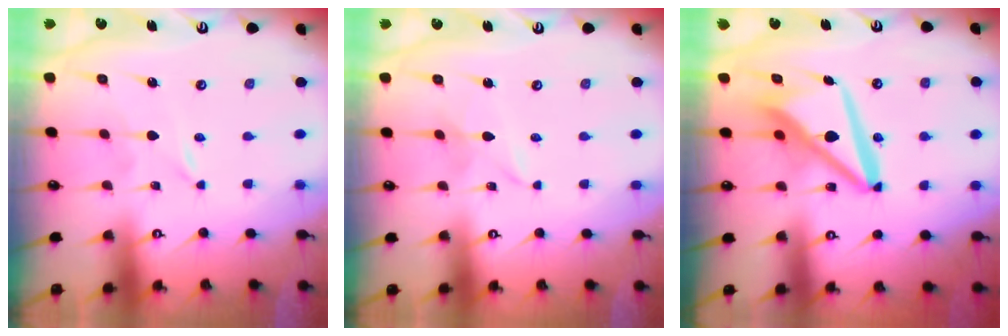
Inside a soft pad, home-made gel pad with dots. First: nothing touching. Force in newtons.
{"total": 1.3, "press": 1.3, "slide": 0.1}
{"total": 12.7, "press": 12.7, "slide": 1.1}